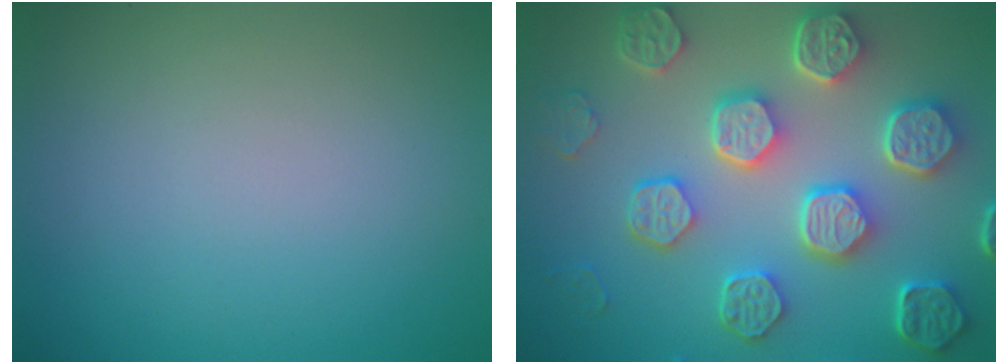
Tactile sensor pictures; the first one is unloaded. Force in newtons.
{"total": 8.4, "press": 6.5, "slide": 5.3}